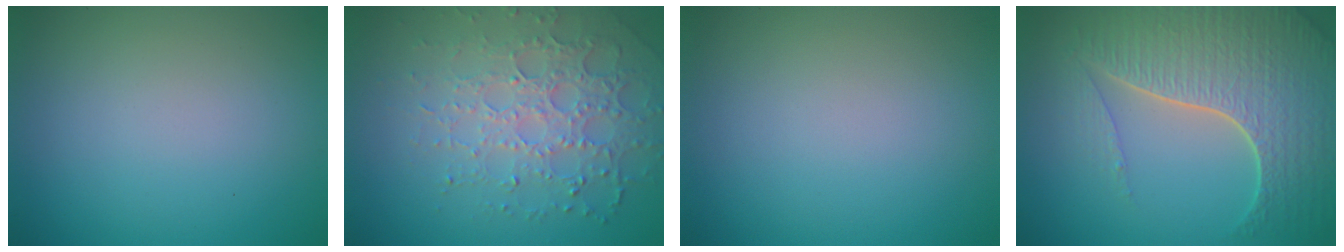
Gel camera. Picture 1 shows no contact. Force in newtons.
{"total": 4.9, "press": 4.3, "slide": 2.3}
{"total": 0.0}
{"total": 7.1, "press": 5.2, "slide": 4.9}